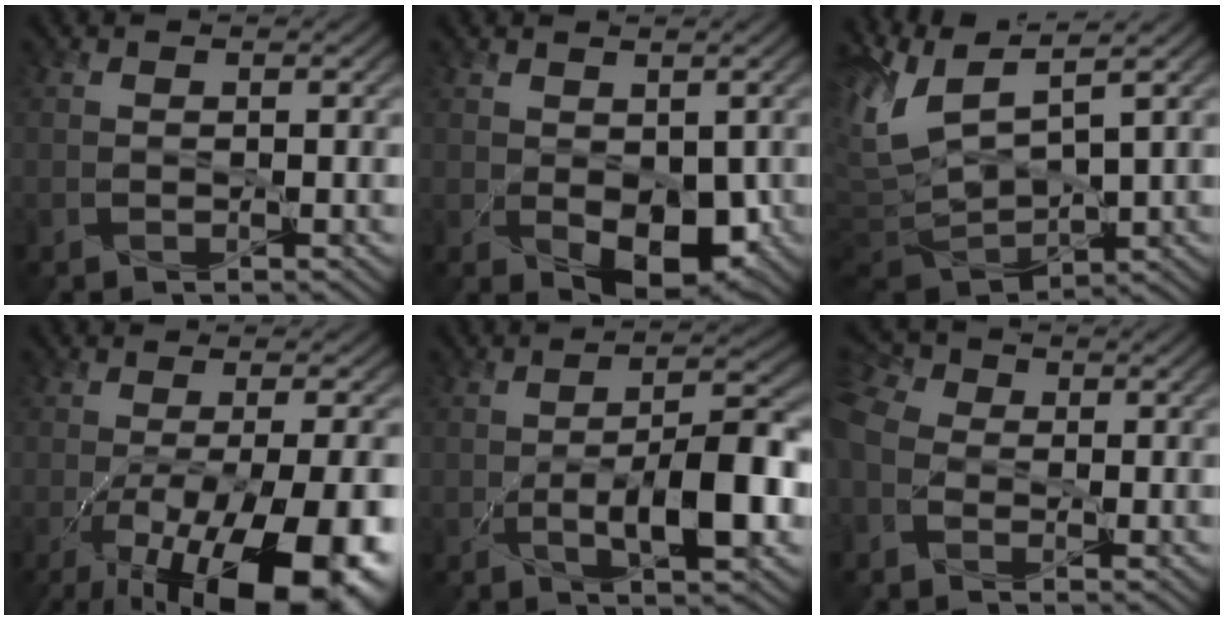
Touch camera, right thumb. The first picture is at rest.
{"total": 5.6, "force": [-0.7, 3.4, 4.4], "torque": [-0.082, -0.023, 0.000]}
{"total": 8.8, "force": [2.4, 2.8, 8.0], "torque": [-0.186, 0.002, 0.052]}
{"total": 16.0, "force": [-6.9, 5.5, 13.4], "torque": [-0.215, -0.039, -0.082]}
{"total": 8.4, "force": [-2.1, 2.6, 7.7], "torque": [-0.119, -0.003, -0.034]}
{"total": 6.9, "force": [-1.5, 5.1, 4.4], "torque": [-0.140, 0.001, -0.033]}